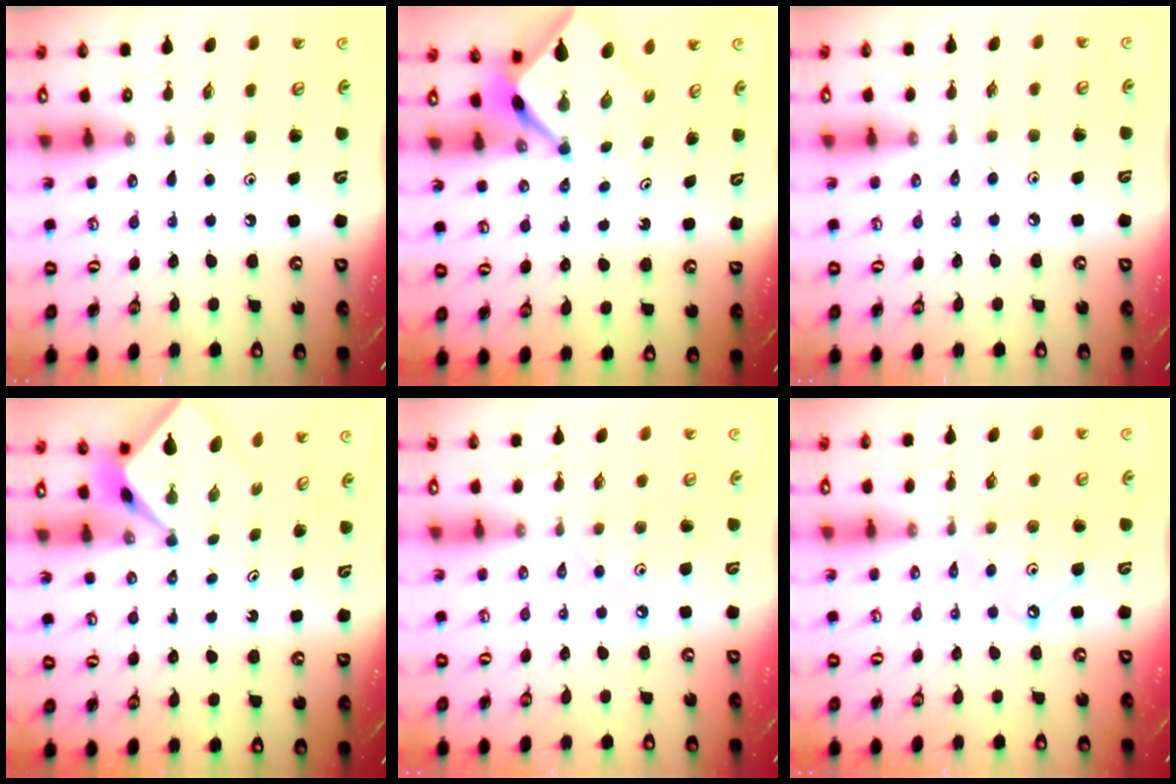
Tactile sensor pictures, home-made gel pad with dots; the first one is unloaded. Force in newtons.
{"total": 3.8, "press": 3.8, "slide": 0.2}
{"total": 2.5, "press": 2.5, "slide": 0.5}
{"total": 2.4, "press": 2.4, "slide": 0.2}
{"total": 2.6, "press": 2.6, "slide": 0.4}
{"total": 5.9, "press": 5.8, "slide": 0.7}